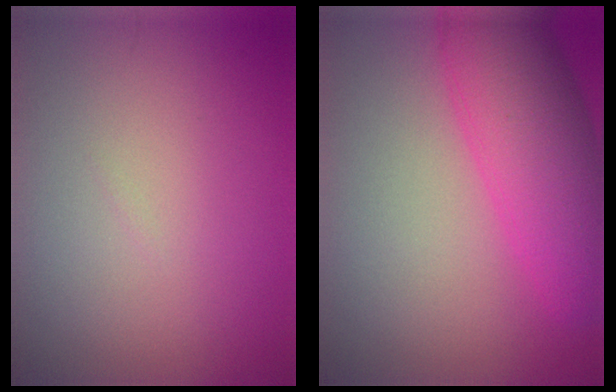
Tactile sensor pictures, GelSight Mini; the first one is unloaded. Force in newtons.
{"total": 9.1, "press": 9.1, "slide": 0.5}